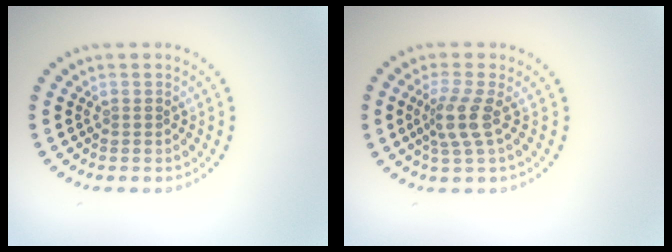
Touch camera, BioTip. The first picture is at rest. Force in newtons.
{"total": 2.7, "press": 2.0, "slide": 1.8}